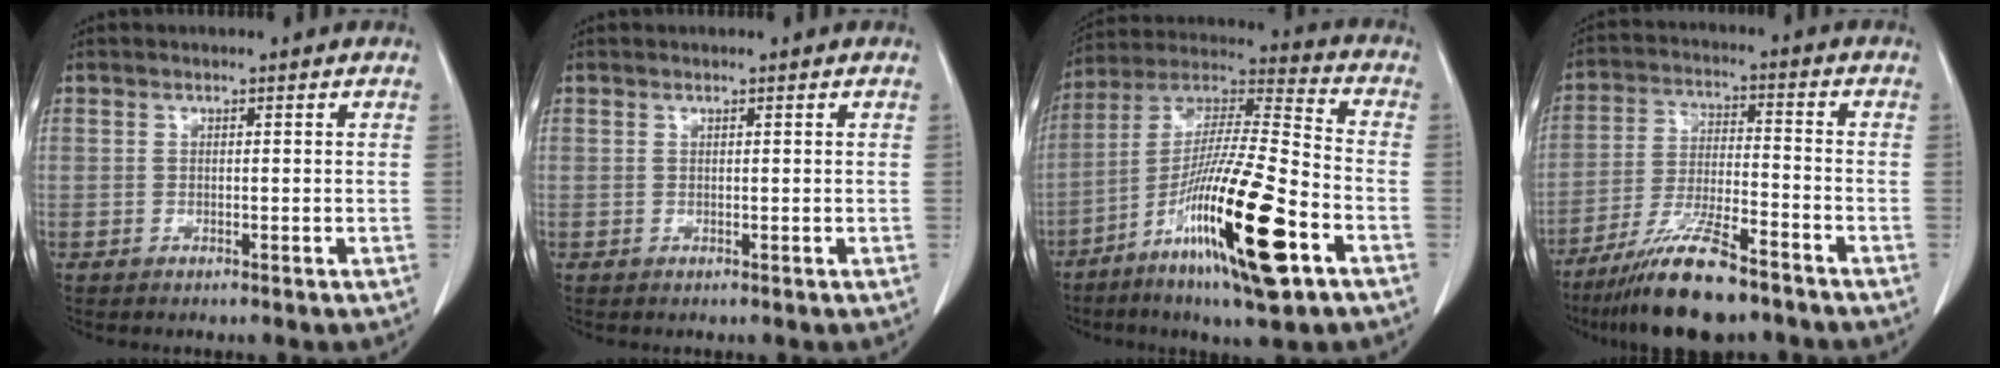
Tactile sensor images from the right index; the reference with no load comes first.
{"total": 0.0}
{"total": 21.3, "force": [-9.2, 1.7, 19.1], "torque": [-0.362, -0.032, -0.163]}
{"total": 12.2, "force": [-9.4, 1.7, 7.7], "torque": [-0.147, -0.027, -0.167]}